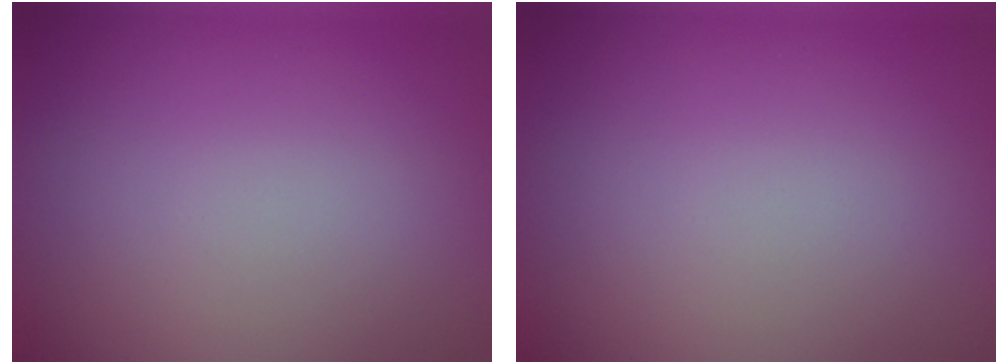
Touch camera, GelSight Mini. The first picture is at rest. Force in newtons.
{"total": 0.0}